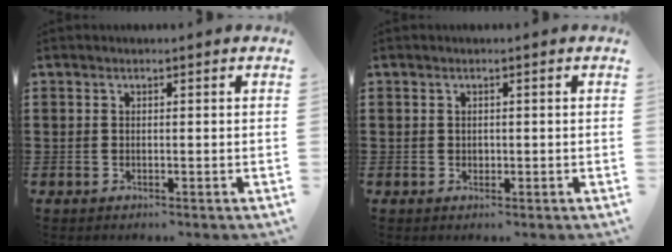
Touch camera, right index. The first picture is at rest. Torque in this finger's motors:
{"motor_torque": [0.52, -0.16, 0.01, 0.02]}